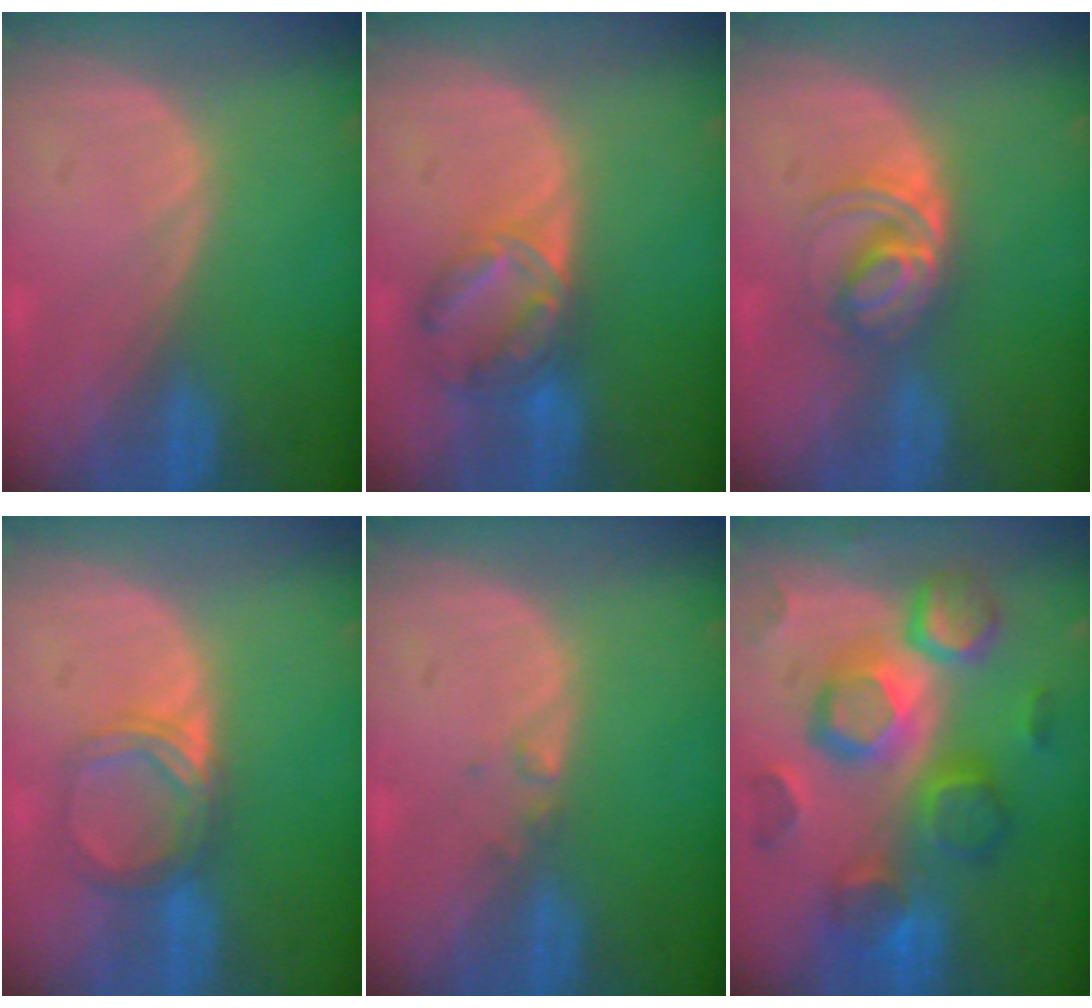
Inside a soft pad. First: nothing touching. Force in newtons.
{"total": 7.3, "press": 6.0, "slide": 4.0}
{"total": 5.4, "press": 5.3, "slide": 1.1}
{"total": 4.9, "press": 4.6, "slide": 1.9}
{"total": 0.9, "press": 0.9, "slide": 0.1}
{"total": 12.3, "press": 12.2, "slide": 1.2}